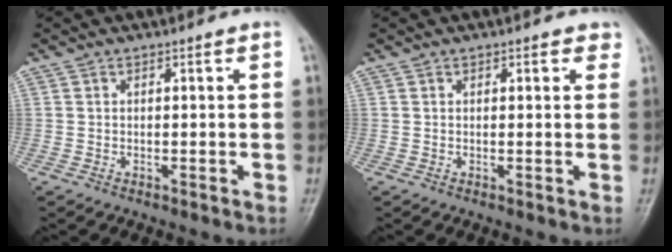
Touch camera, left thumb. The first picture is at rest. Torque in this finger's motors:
{"motor_torque": [-0.07, -0.05, -0.18, -0.09, 0.05]}